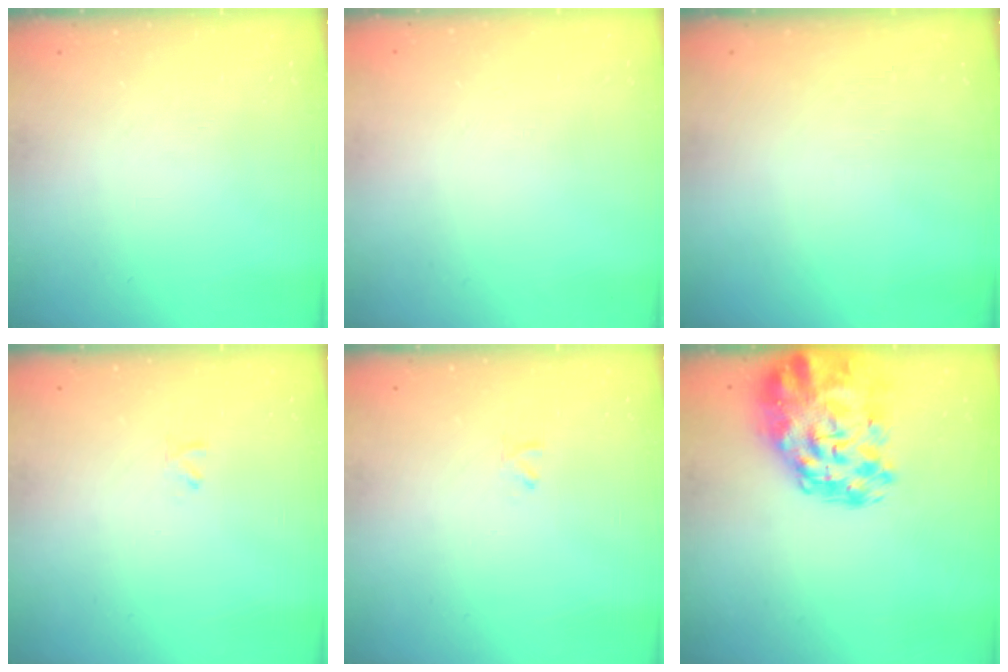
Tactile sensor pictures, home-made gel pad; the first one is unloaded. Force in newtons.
{"total": 1.8, "press": 1.8, "slide": 0.2}
{"total": 0.0}
{"total": 0.0}
{"total": 0.0}
{"total": 15.8, "press": 15.0, "slide": 5.0}